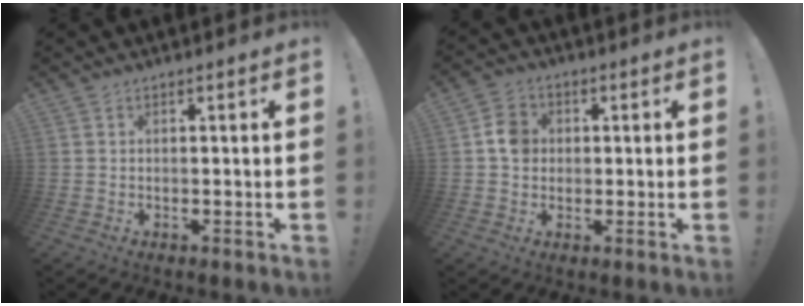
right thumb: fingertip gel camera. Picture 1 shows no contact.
{"total": 6.6, "force": [0.6, 5.9, 3.0], "torque": [-0.033, 0.012, 0.012]}